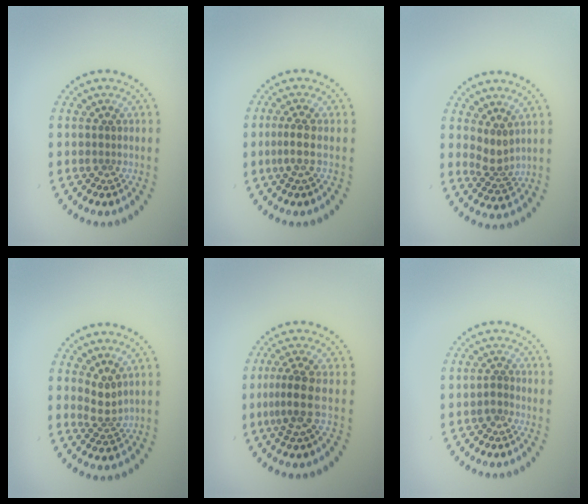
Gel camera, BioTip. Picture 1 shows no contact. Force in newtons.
{"total": 1.7, "press": 1.3, "slide": 1.1}
{"total": 2.4, "press": 1.6, "slide": 1.8}
{"total": 2.1, "press": 1.5, "slide": 1.5}
{"total": 2.9, "press": 2.1, "slide": 2.0}
{"total": 0.7, "press": 0.4, "slide": 0.6}